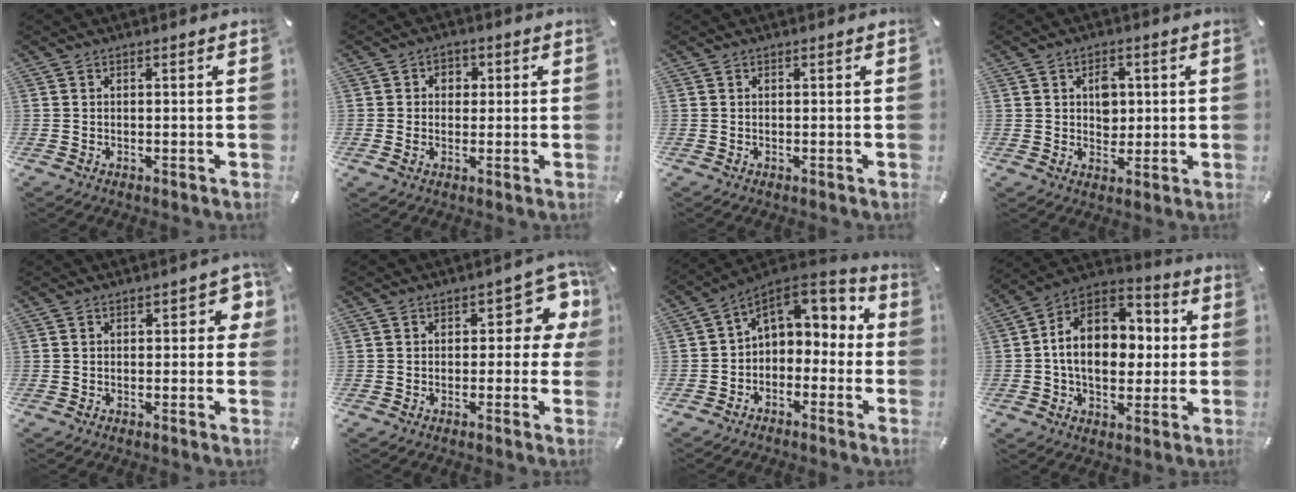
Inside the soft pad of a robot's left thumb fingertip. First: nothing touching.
{"total": 3.9, "force": [-0.2, 3.4, 1.9], "torque": [-0.024, 0.006, -0.009]}
{"total": 0.0}
{"total": 5.4, "force": [1.0, 4.4, 2.9], "torque": [-0.024, -0.006, 0.010]}
{"total": 4.8, "force": [1.0, 2.6, 3.9], "torque": [-0.046, 0.002, 0.010]}
{"total": 9.9, "force": [3.0, 5.2, 7.8], "torque": [-0.091, -0.015, 0.051]}
{"total": 8.7, "force": [2.4, 6.9, 4.7], "torque": [-0.073, -0.007, 0.047]}
{"total": 15.5, "force": [-0.1, 11.9, 10.0], "torque": [-0.179, 0.009, -0.001]}